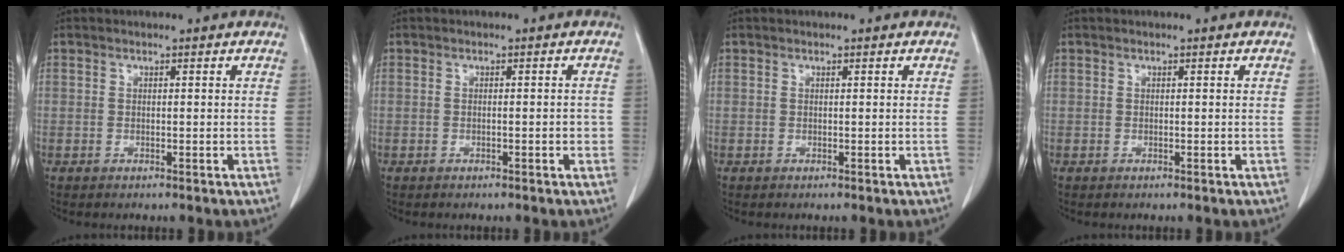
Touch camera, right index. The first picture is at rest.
{"total": 1.5, "force": [-0.3, 0.5, 1.4], "torque": [-0.016, 0.004, -0.003]}
{"total": 0.0}
{"total": 0.0}